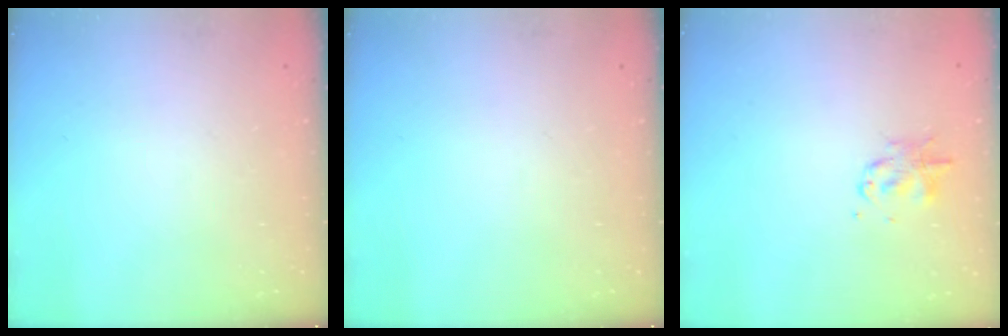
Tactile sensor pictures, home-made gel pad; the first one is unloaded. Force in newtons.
{"total": 0.0}
{"total": 2.8, "press": 2.8, "slide": 0.2}